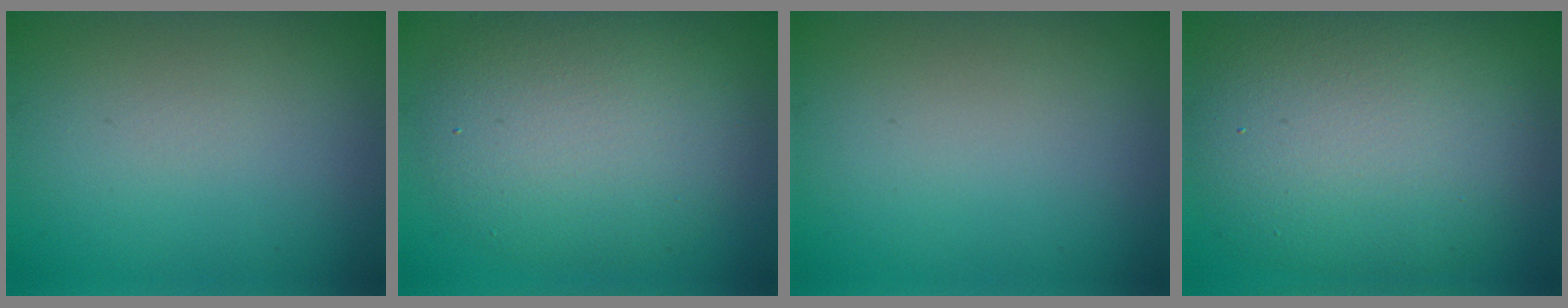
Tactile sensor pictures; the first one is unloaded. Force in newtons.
{"total": 7.5, "press": 7.5, "slide": 0.8}
{"total": 0.0}
{"total": 11.7, "press": 11.7, "slide": 0.7}